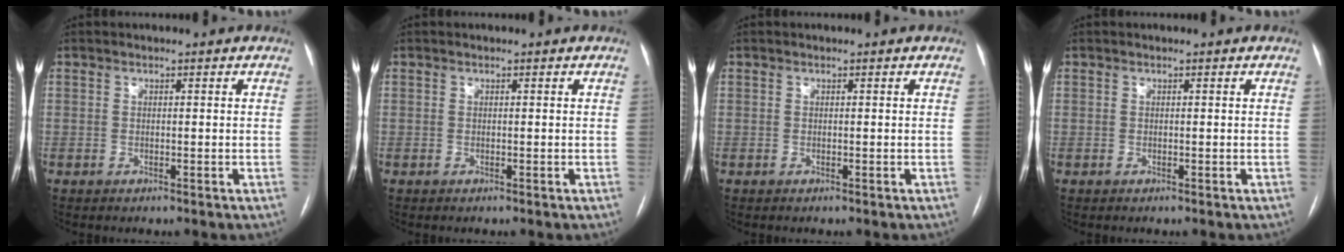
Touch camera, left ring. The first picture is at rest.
{"total": 0.0}
{"total": 0.0}
{"total": 0.0}